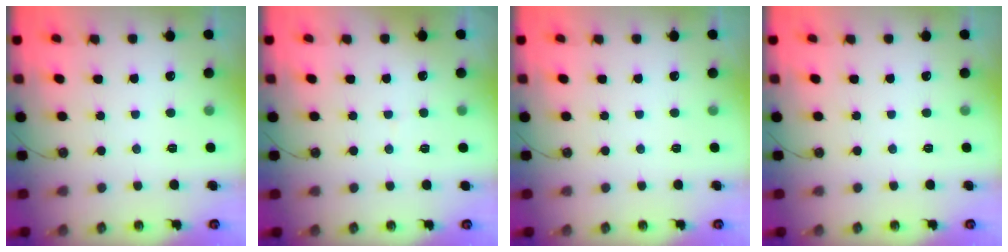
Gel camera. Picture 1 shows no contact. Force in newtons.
{"total": 1.8, "press": 1.8, "slide": 0.1}
{"total": 0.0}
{"total": 0.0}